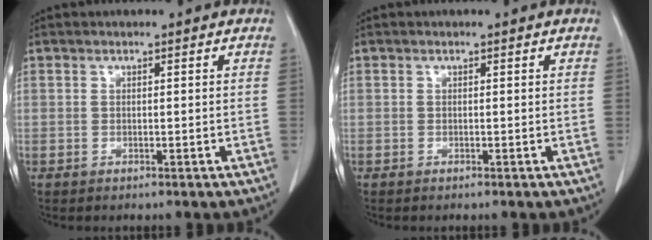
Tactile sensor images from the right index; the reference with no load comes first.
{"total": 0.0}